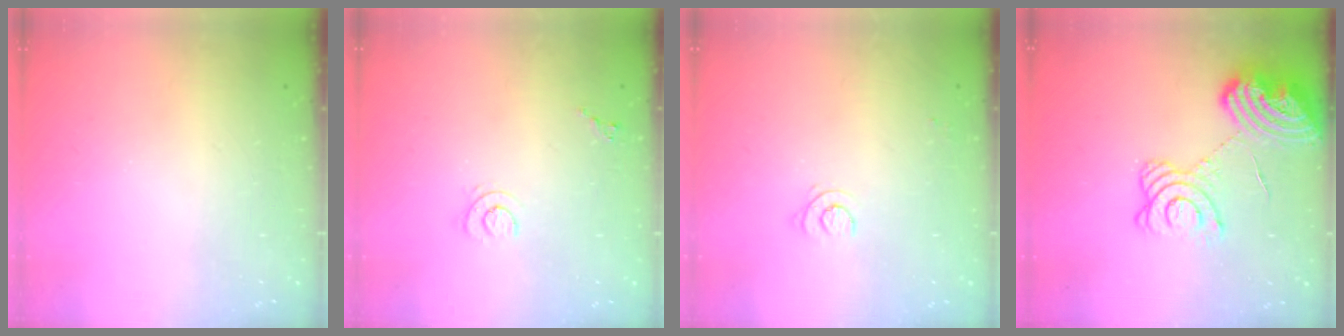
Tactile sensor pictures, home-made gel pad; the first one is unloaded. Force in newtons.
{"total": 6.6, "press": 6.5, "slide": 0.7}
{"total": 4.2, "press": 4.1, "slide": 0.8}
{"total": 16.7, "press": 16.6, "slide": 1.2}